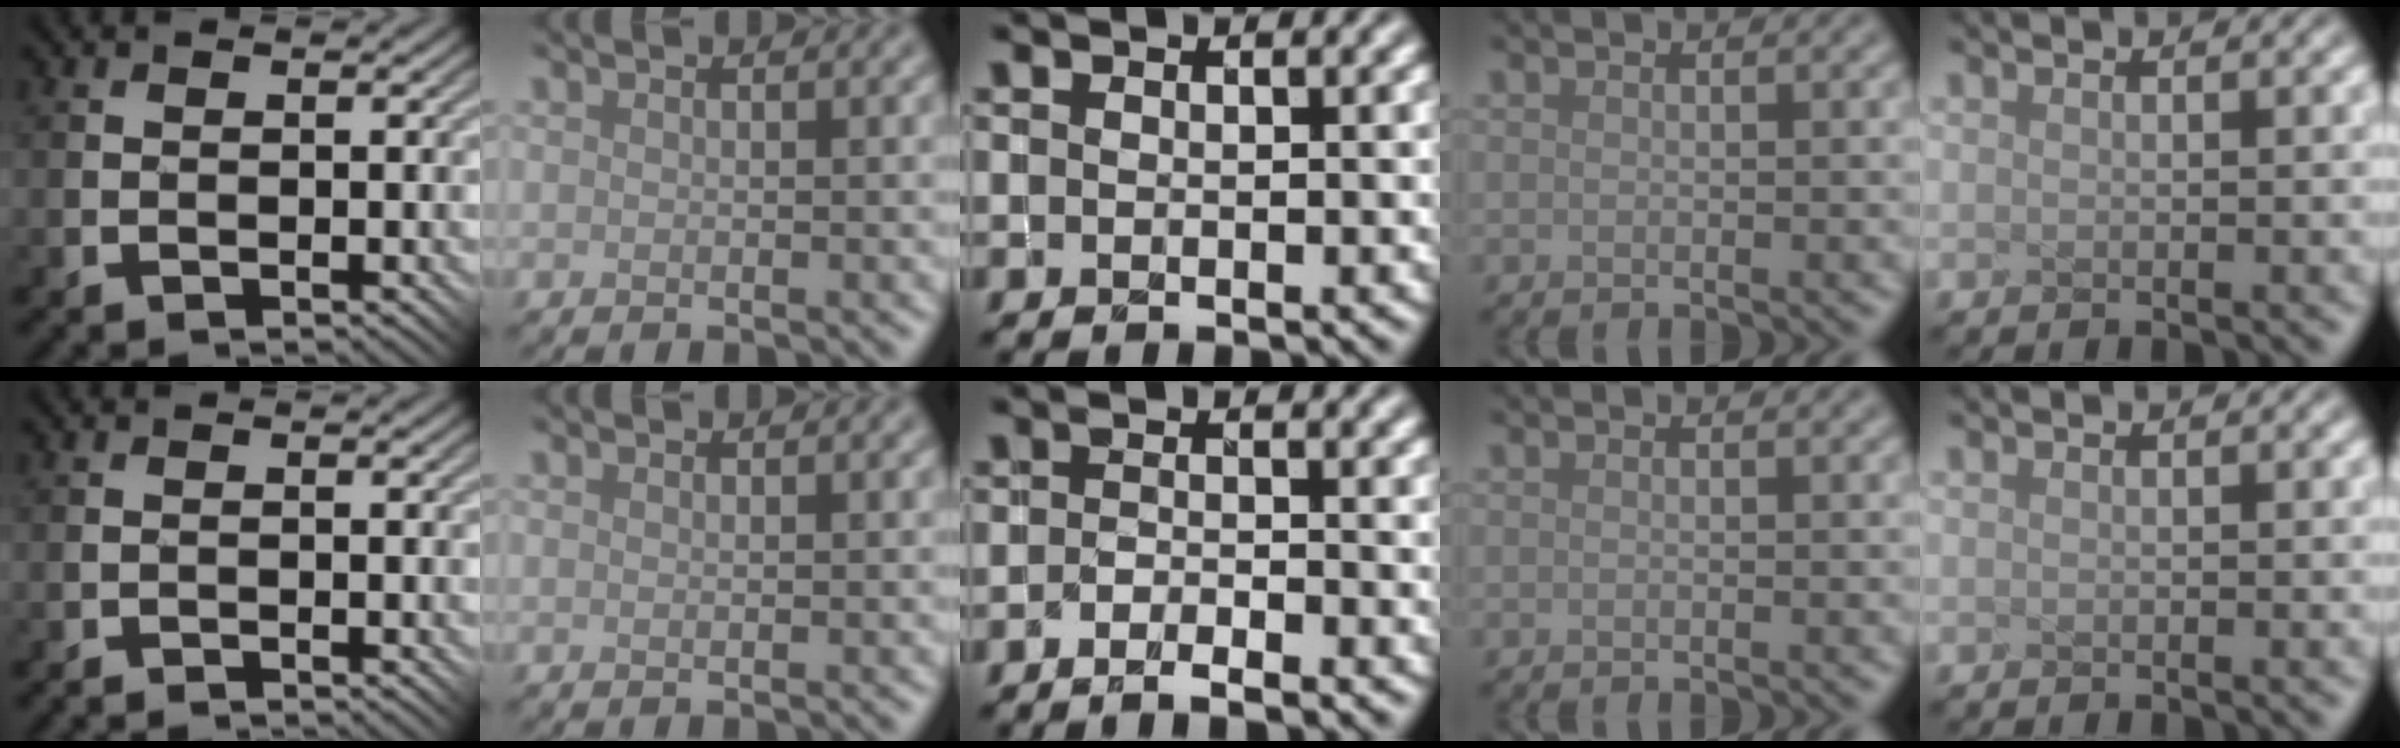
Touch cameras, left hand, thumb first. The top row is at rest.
{"thumb": {"total": 1.0, "force": [-0.9, -0.3, -0.2], "torque": [0.004, 0.007, -0.020]}, "middle": {"total": 2.6, "force": [-1.9, 0.4, 1.7], "torque": [-0.032, 0.002, -0.035]}}